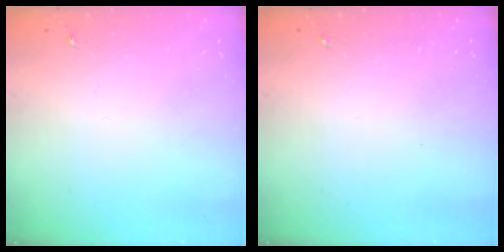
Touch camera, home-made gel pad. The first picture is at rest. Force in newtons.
{"total": 0.0}